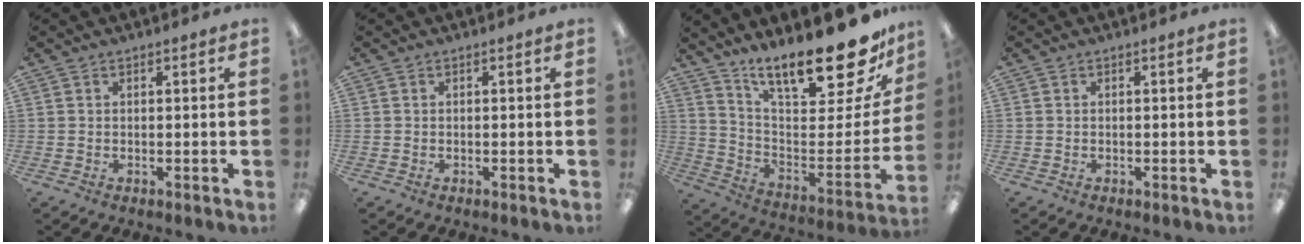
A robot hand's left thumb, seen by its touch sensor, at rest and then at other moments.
{"total": 0.0}
{"total": 22.1, "force": [17.0, 5.5, 13.0], "torque": [-0.182, -0.134, 0.280]}
{"total": 0.0}